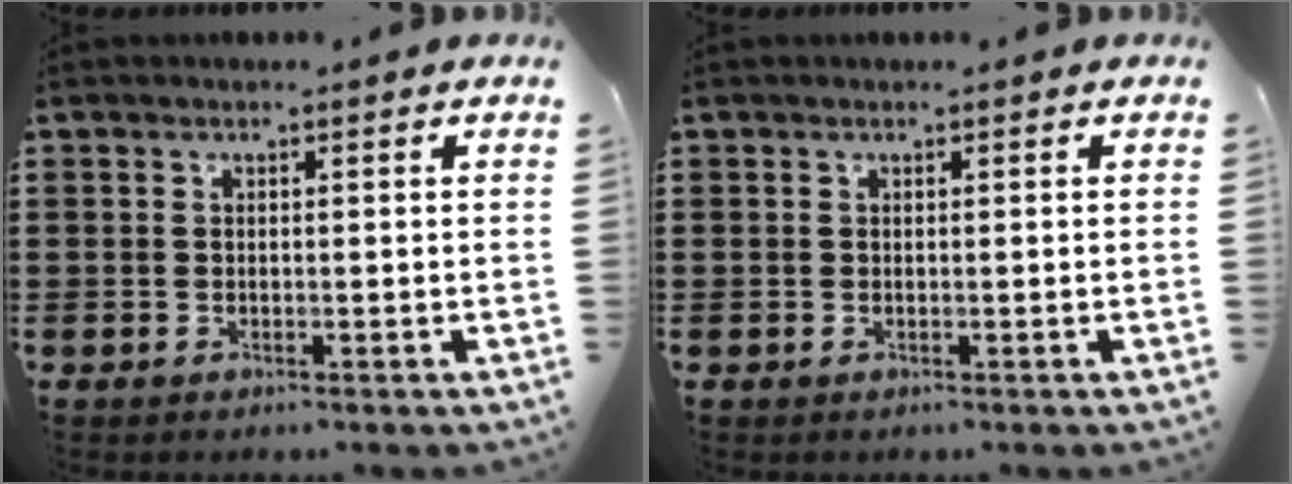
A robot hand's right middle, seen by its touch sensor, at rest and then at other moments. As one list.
[{"total": 0.0}]